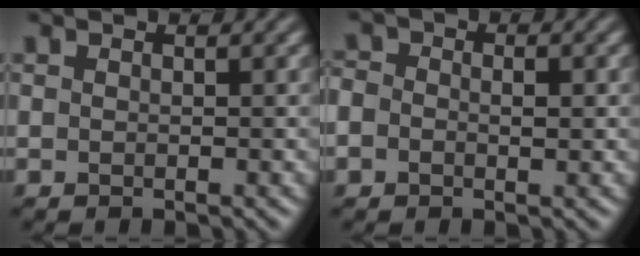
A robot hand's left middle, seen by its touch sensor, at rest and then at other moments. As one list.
[{"total": 3.1, "force": [0.0, 2.2, 2.1], "torque": [-0.010, 0.006, -0.020]}]